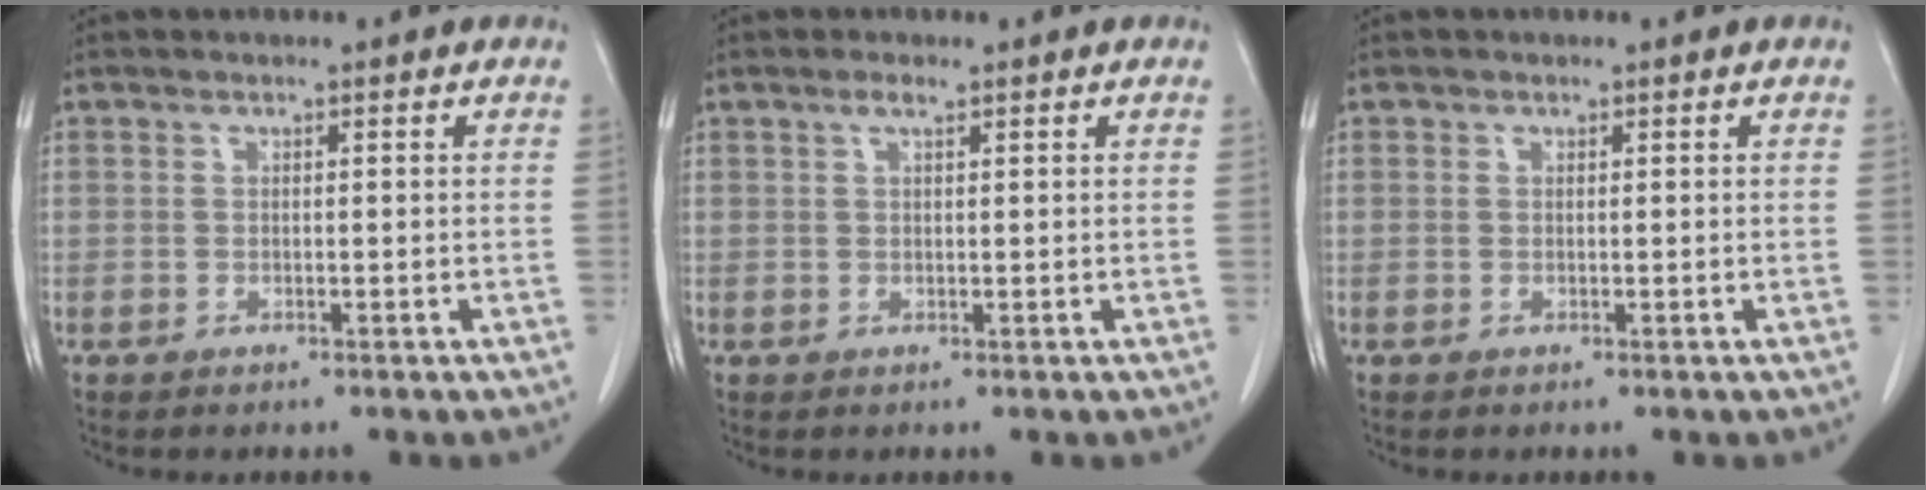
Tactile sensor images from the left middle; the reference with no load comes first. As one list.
[{"total": 1.2, "force": [0.8, 0.2, 0.9], "torque": [-0.020, 0.003, 0.016]}, {"total": 0.0}]